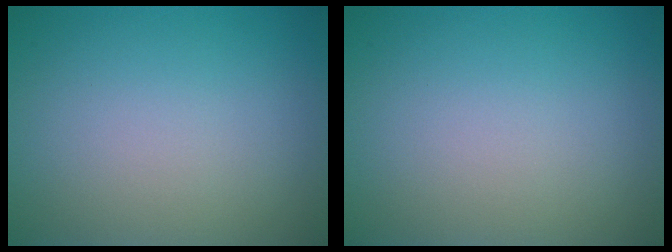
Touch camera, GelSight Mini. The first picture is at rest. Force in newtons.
{"total": 0.0}